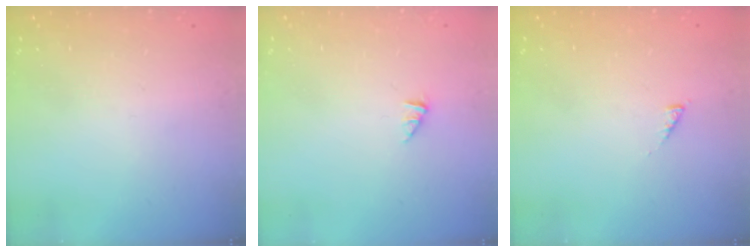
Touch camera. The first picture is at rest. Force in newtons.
{"total": 0.0}
{"total": 0.9, "press": 0.9, "slide": 0.3}